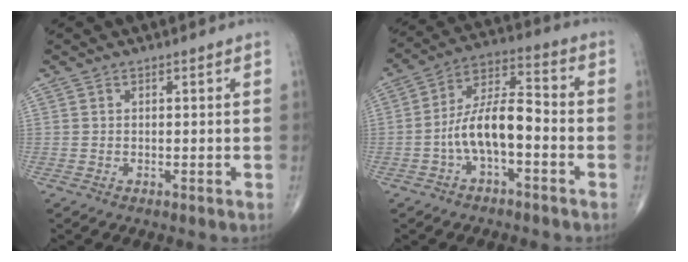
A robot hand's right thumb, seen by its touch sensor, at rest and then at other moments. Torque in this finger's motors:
{"motor_torque": [1.68, 1.49, 1.30, -0.51, 0.12]}